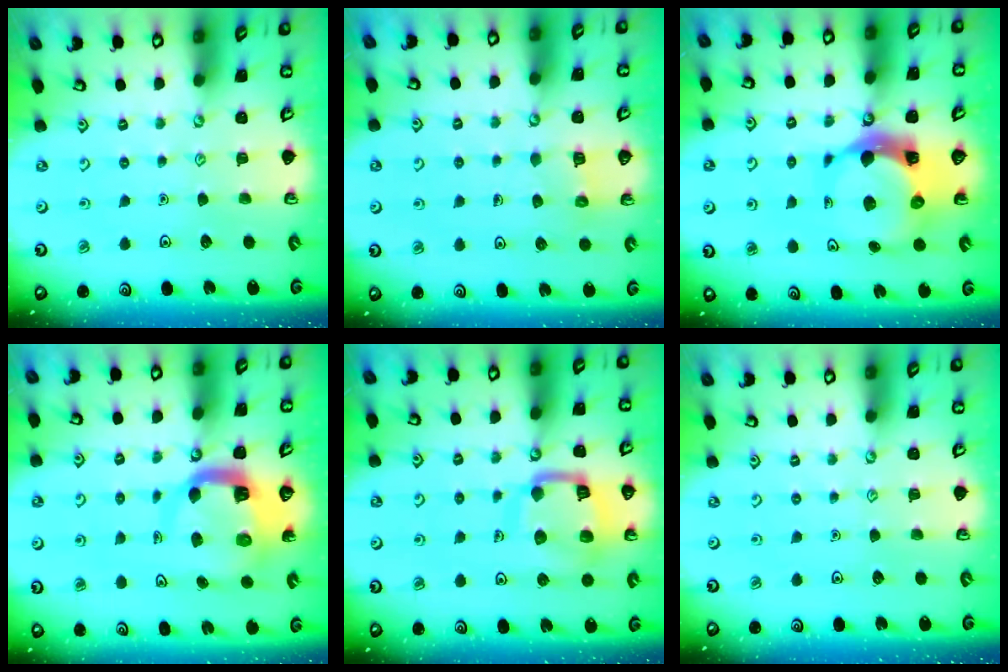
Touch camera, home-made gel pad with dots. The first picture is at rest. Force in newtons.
{"total": 4.4, "press": 4.4, "slide": 0.3}
{"total": 10.1, "press": 10.0, "slide": 1.4}
{"total": 9.0, "press": 8.9, "slide": 1.4}
{"total": 13.1, "press": 13.0, "slide": 1.5}
{"total": 0.0}